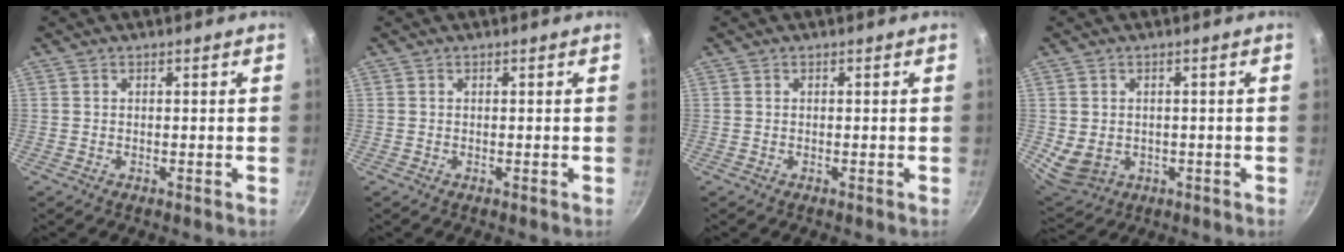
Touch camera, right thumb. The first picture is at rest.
{"total": 0.0}
{"total": 0.0}
{"total": 6.3, "force": [-0.5, 5.3, 3.4], "torque": [-0.046, -0.004, 0.010]}